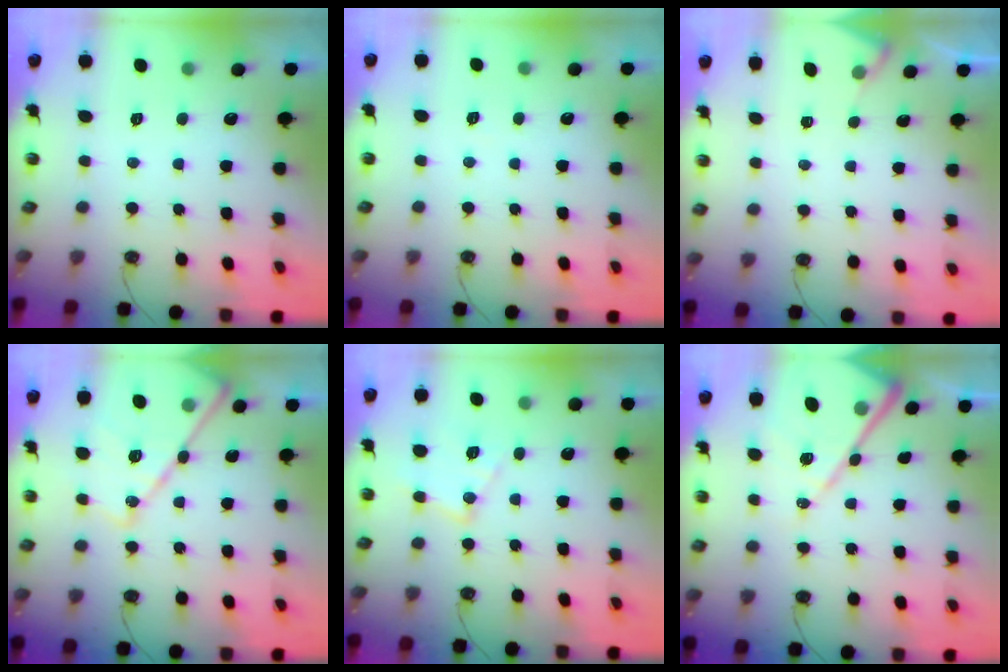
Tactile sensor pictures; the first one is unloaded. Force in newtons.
{"total": 2.1, "press": 2.1, "slide": 0.5}
{"total": 3.4, "press": 3.4, "slide": 0.6}
{"total": 17.5, "press": 17.5, "slide": 1.5}
{"total": 12.5, "press": 12.5, "slide": 0.9}
{"total": 15.4, "press": 15.3, "slide": 1.5}